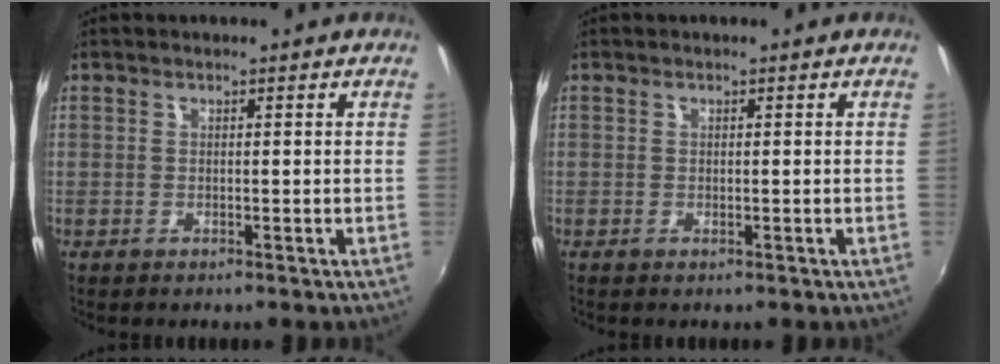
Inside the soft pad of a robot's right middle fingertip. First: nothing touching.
{"total": 0.0}